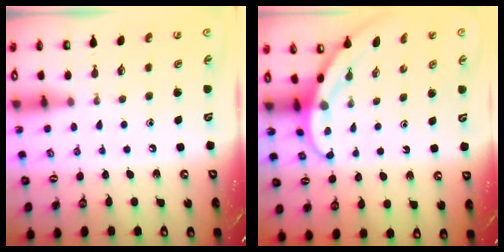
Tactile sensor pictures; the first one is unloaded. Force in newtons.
{"total": 3.3, "press": 3.3, "slide": 0.1}